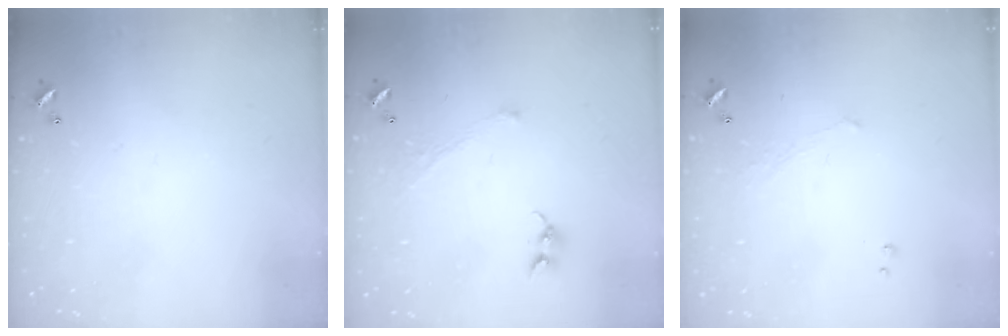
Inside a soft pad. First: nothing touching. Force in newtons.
{"total": 1.3, "press": 1.2, "slide": 0.5}
{"total": 1.1, "press": 1.0, "slide": 0.6}